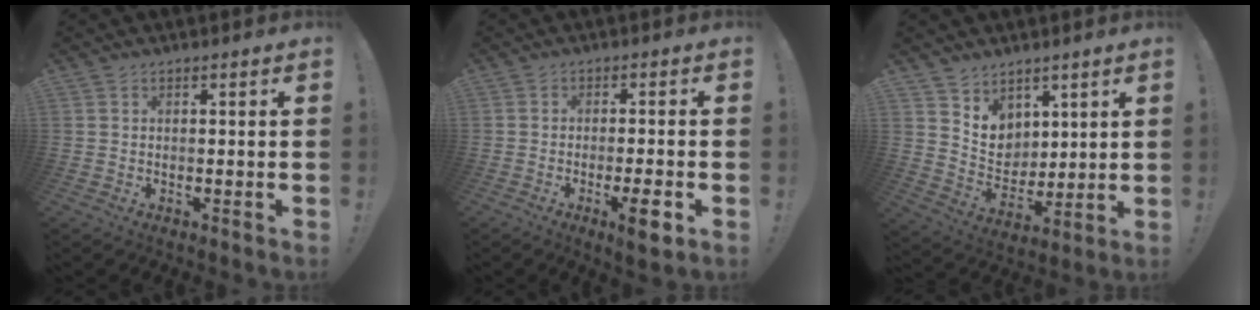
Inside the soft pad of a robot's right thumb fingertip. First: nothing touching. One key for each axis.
{"total": 6.4, "fx": -3.0, "fy": 0.7, "fz": 5.6, "tx": -0.077, "ty": 0.006, "tz": -0.045}
{"total": 8.1, "fx": 5.9, "fy": 5.5, "fz": 0.7, "tx": -0.020, "ty": -0.063, "tz": 0.119}